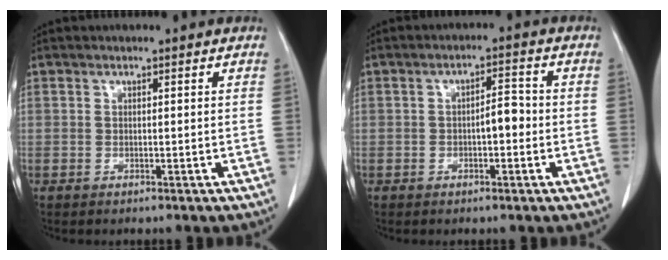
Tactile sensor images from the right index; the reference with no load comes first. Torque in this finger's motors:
{"motor_torque": [0.09, 0.03, 0.10, 0.04]}